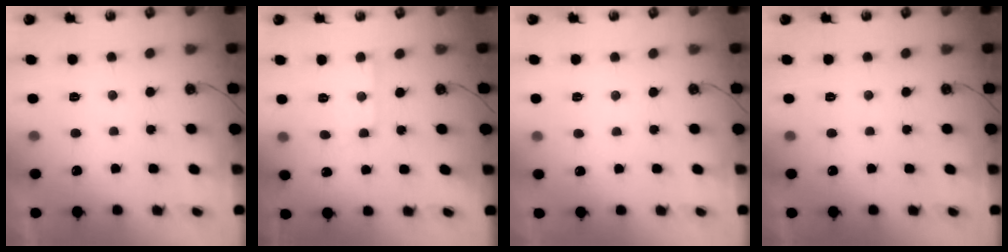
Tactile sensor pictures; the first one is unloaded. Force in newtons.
{"total": 6.5, "press": 6.5, "slide": 0.5}
{"total": 2.4, "press": 2.4, "slide": 0.4}
{"total": 0.0}